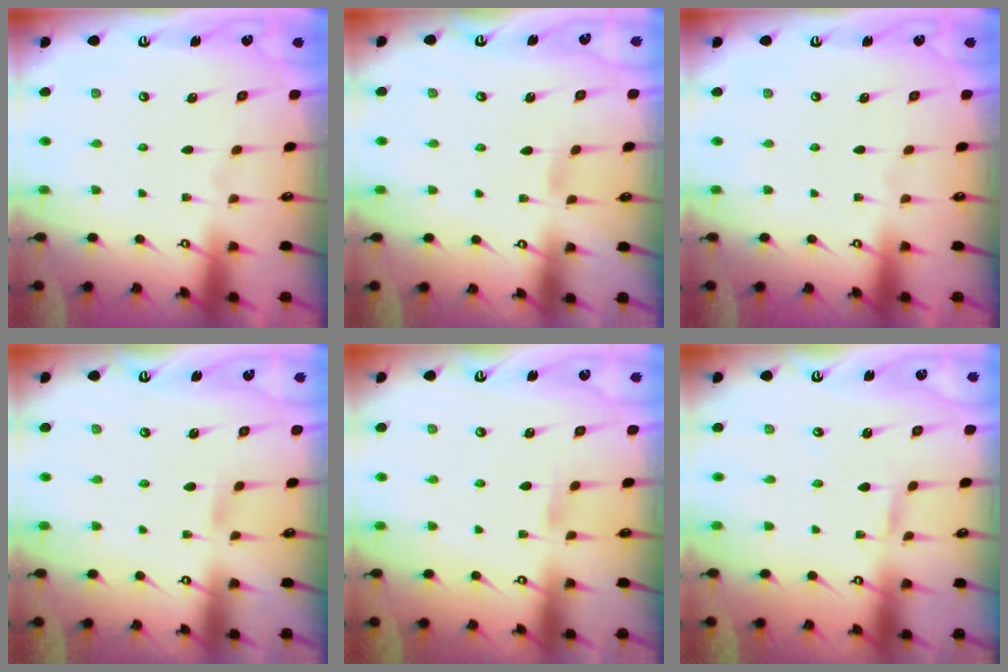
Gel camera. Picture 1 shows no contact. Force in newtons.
{"total": 4.2, "press": 4.1, "slide": 0.5}
{"total": 0.0}
{"total": 3.5, "press": 3.4, "slide": 0.6}
{"total": 3.1, "press": 3.1, "slide": 0.4}
{"total": 2.3, "press": 2.3, "slide": 0.2}